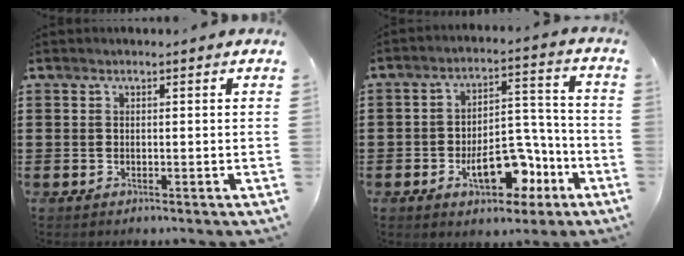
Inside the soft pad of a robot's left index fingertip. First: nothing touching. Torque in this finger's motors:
{"motor_torque": [1.63, 0.51, 0.37, 0.12]}